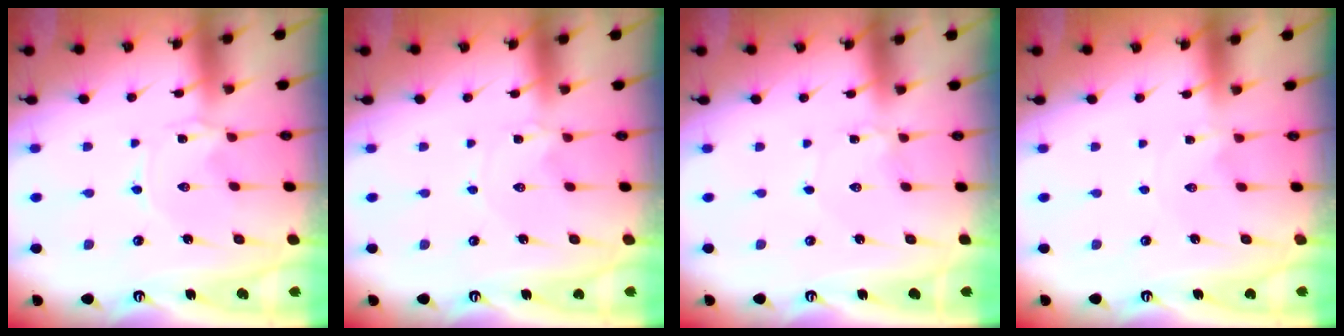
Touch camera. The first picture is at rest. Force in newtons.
{"total": 0.7, "press": 0.7, "slide": 0.2}
{"total": 0.7, "press": 0.7, "slide": 0.1}
{"total": 0.7, "press": 0.7, "slide": 0.1}